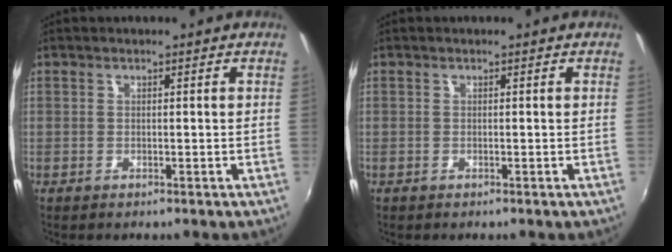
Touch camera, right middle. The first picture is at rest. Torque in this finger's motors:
{"motor_torque": [-0.24, -0.11, 0.00, -0.01]}